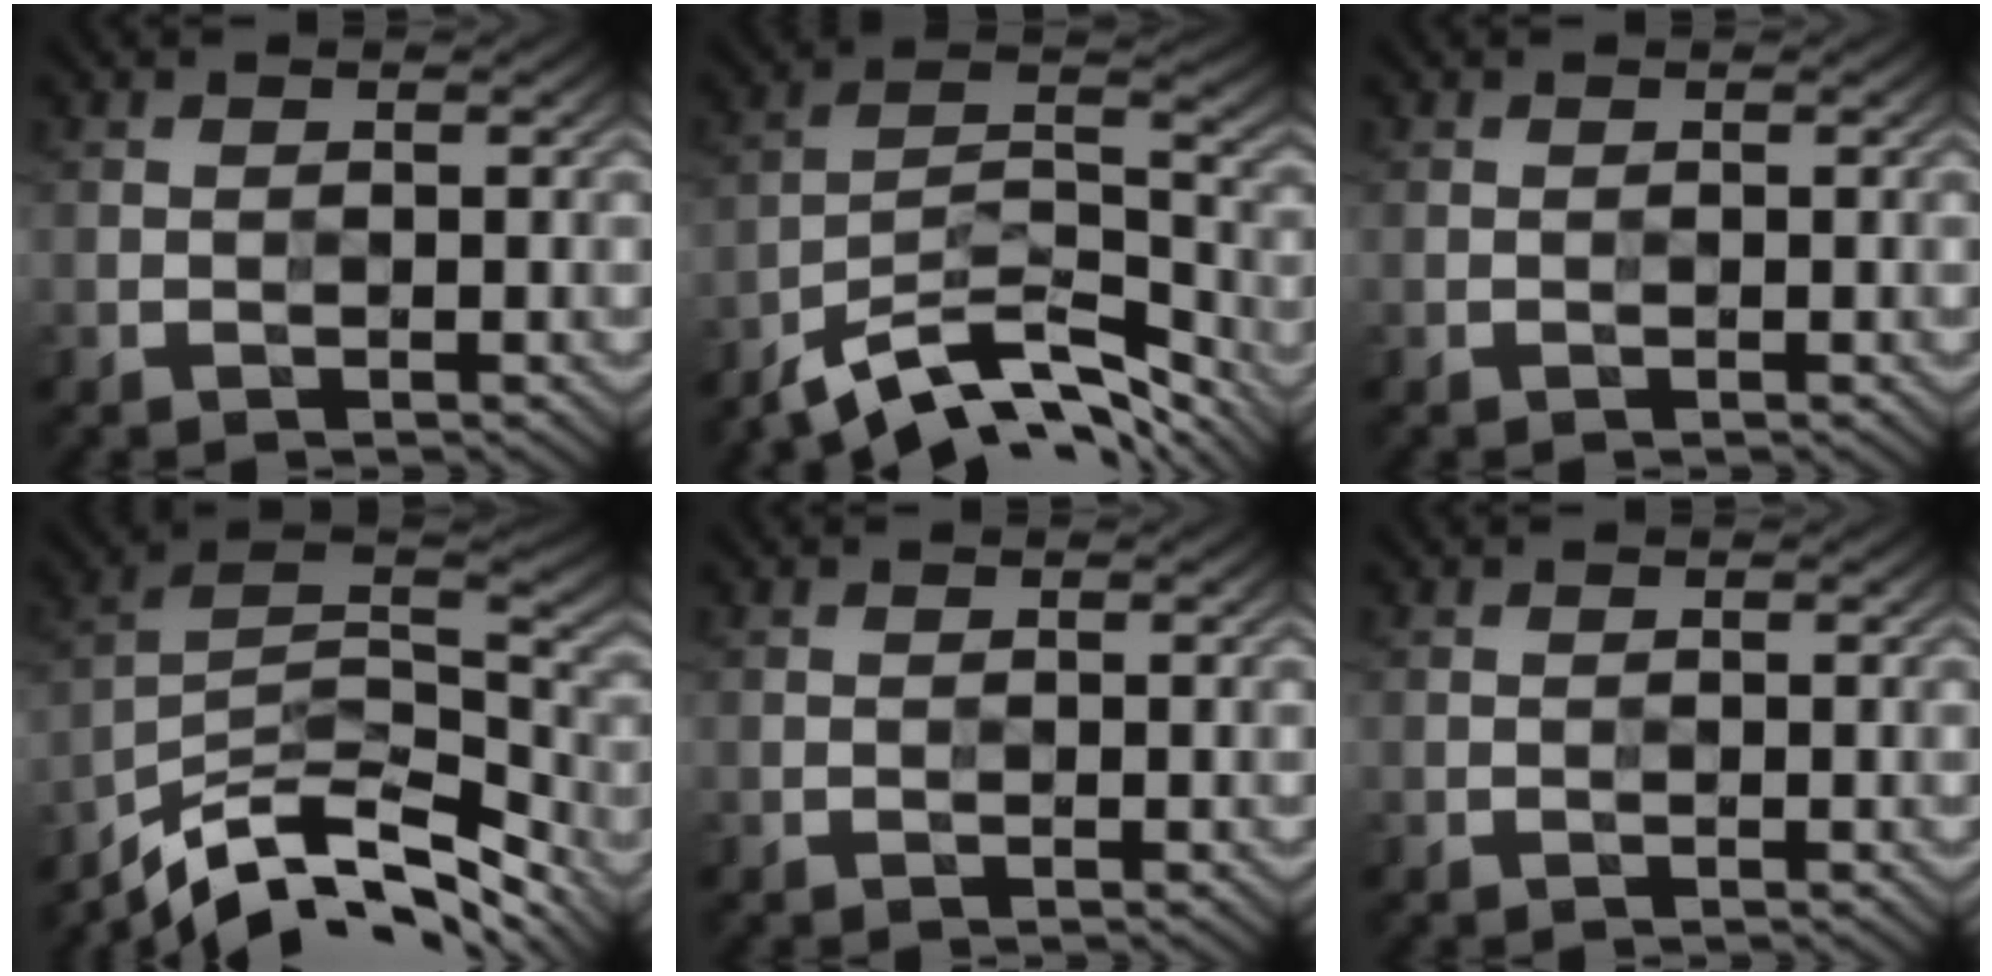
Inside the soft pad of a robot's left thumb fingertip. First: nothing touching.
{"total": 12.1, "force": [-9.9, 3.0, 6.3], "torque": [-0.116, 0.007, -0.177]}
{"total": 0.0}
{"total": 14.2, "force": [-10.6, 4.6, 8.3], "torque": [-0.184, 0.004, -0.181]}
{"total": 0.0}
{"total": 0.0}